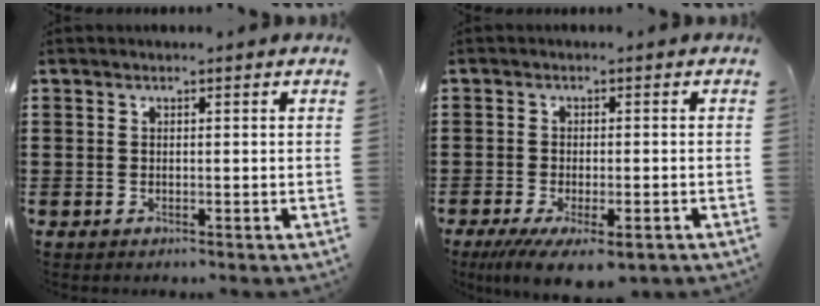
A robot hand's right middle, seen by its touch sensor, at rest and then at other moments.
{"total": 4.2, "force": [-2.7, 1.0, 3.1], "torque": [-0.064, -0.010, -0.050]}